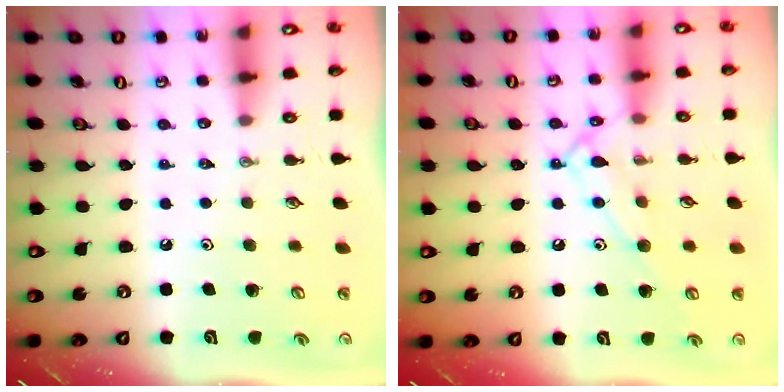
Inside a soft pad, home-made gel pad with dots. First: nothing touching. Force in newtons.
{"total": 11.4, "press": 11.4, "slide": 0.8}